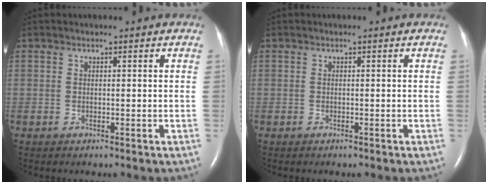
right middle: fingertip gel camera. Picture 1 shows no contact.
{"total": 0.0}